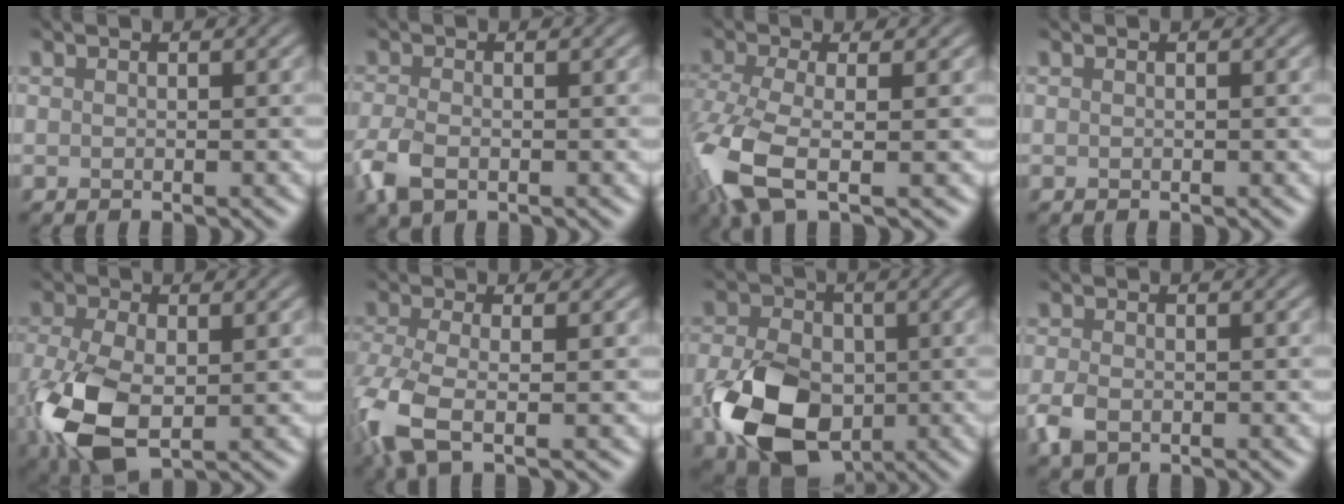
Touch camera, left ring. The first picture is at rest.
{"total": 3.0, "force": [-1.3, 1.6, 2.2], "torque": [-0.059, -0.007, -0.032]}
{"total": 7.4, "force": [-3.1, 2.7, 6.1], "torque": [-0.154, -0.017, -0.071]}
{"total": 0.0}
{"total": 7.7, "force": [-1.7, 4.6, 6.0], "torque": [-0.151, -0.025, -0.030]}
{"total": 5.7, "force": [-2.5, 2.0, 4.7], "torque": [-0.118, -0.012, -0.061]}
{"total": 10.3, "force": [-2.6, 7.2, 6.8], "torque": [-0.150, -0.021, -0.055]}
{"total": 2.4, "force": [-0.9, 1.5, 1.6], "torque": [-0.039, -0.007, -0.018]}